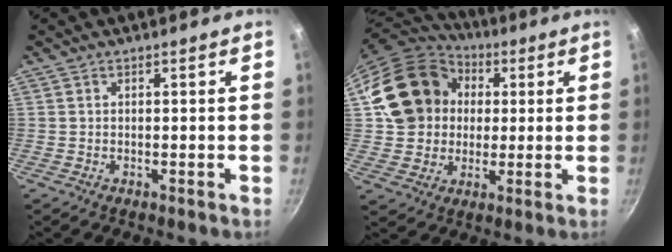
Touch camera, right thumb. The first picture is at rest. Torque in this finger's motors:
{"motor_torque": [-0.67, 1.30, 1.38, -0.04, 0.26]}